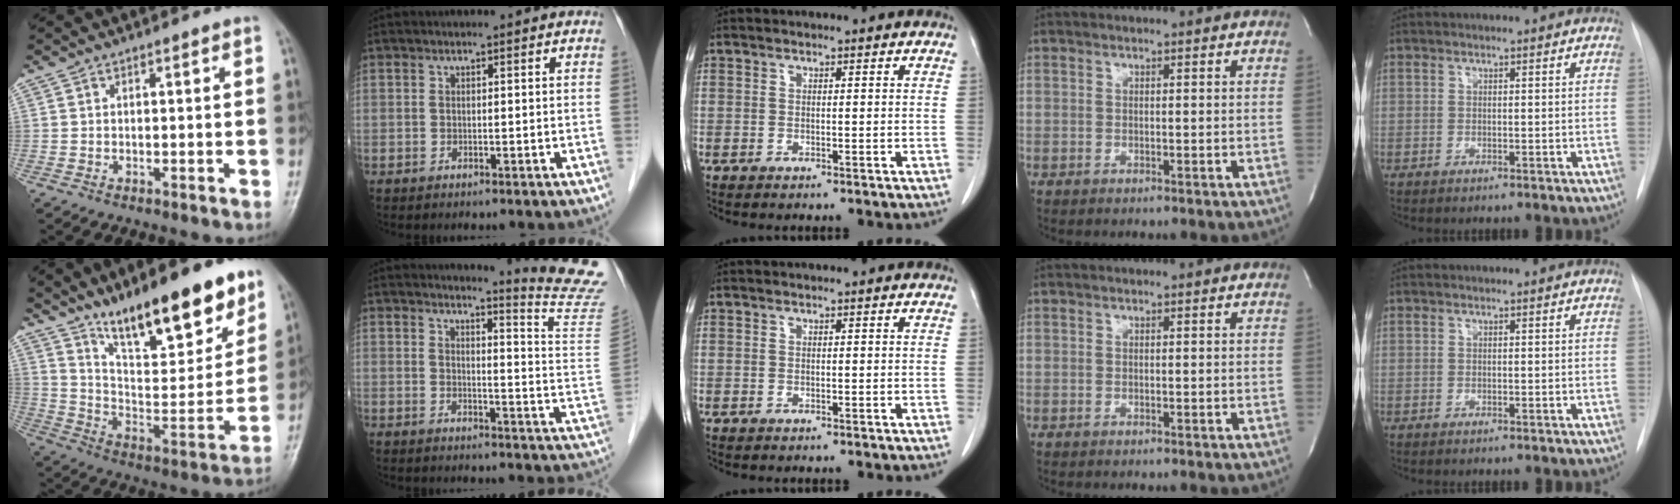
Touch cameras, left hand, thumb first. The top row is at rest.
{"thumb": {"total": 21.5, "force": [15.1, 6.3, 14.0], "torque": [-0.175, -0.075, 0.254]}, "index": {"total": 12.8, "force": [12.4, -3.0, 1.7], "torque": [-0.032, -0.135, 0.129]}}